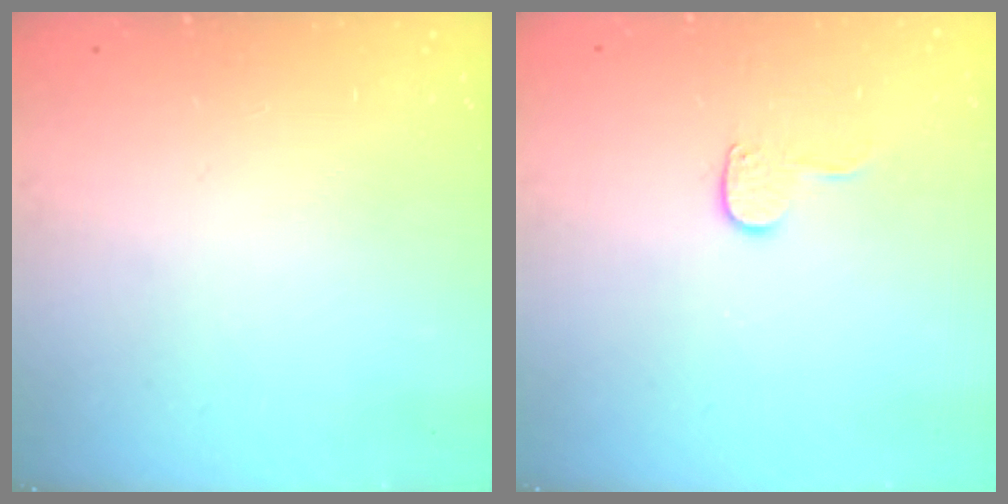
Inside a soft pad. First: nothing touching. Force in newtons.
{"total": 5.5, "press": 5.5, "slide": 0.5}